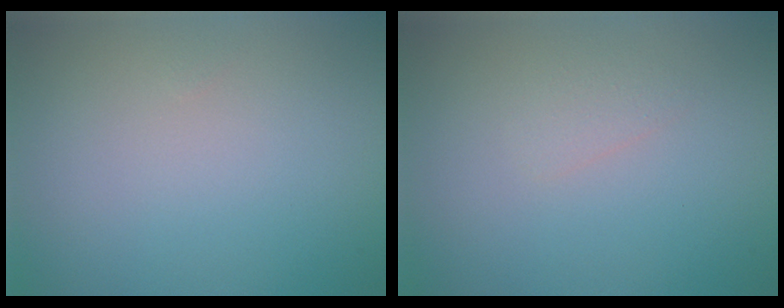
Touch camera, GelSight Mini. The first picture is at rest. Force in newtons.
{"total": 0.9, "press": 0.9, "slide": 0.1}